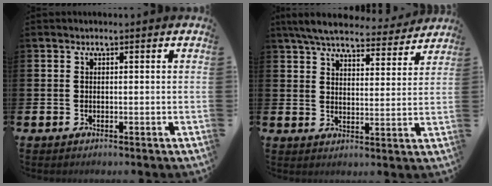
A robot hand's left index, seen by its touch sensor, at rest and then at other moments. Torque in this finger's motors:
{"motor_torque": [1.11, -1.03, 0.36, 0.21]}